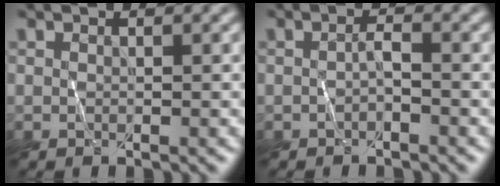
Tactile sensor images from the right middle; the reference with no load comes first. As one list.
[{"total": 0.9, "force": [-0.7, 0.1, 0.5], "torque": [-0.009, 0.006, -0.006]}]